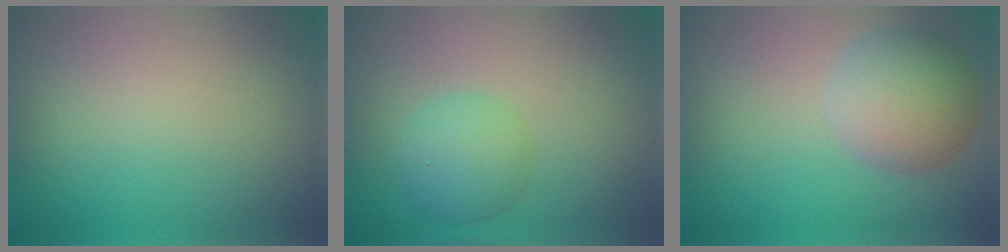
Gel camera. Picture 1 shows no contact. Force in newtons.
{"total": 3.7, "press": 3.7, "slide": 0.0}
{"total": 5.5, "press": 5.5, "slide": 0.4}